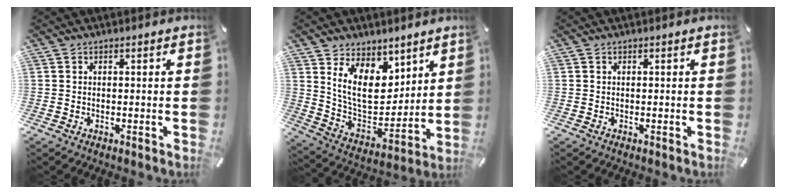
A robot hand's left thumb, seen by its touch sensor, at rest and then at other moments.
{"total": 13.0, "force": [7.1, 8.7, 6.6], "torque": [-0.138, -0.052, 0.139]}
{"total": 0.0}